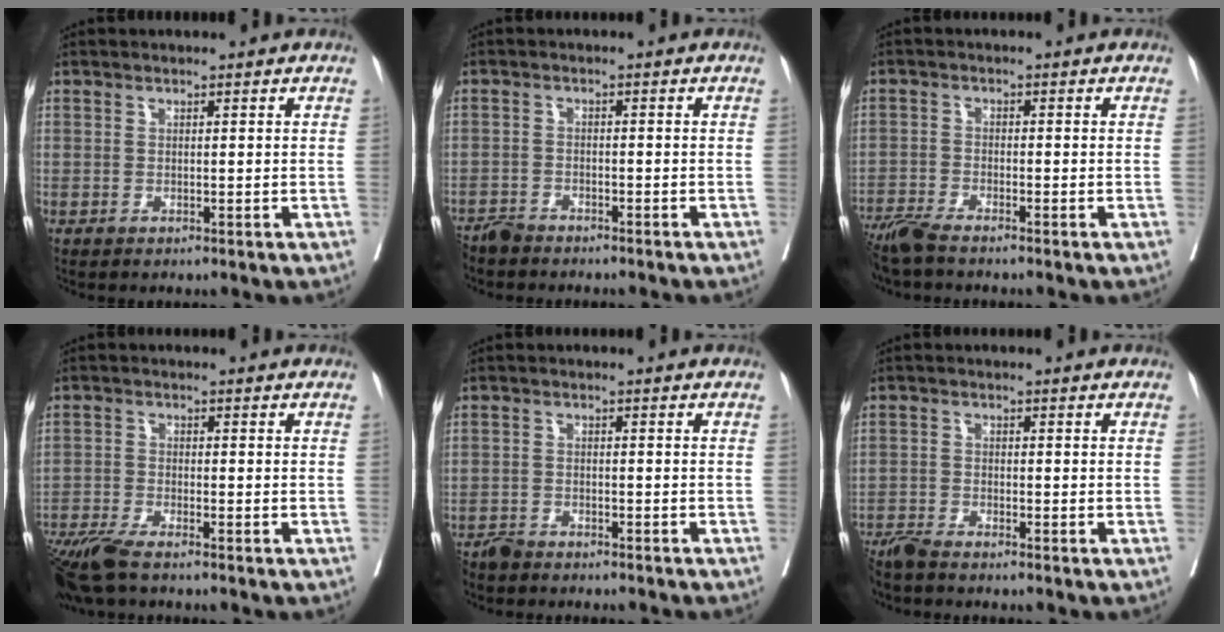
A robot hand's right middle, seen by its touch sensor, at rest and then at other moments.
{"total": 3.7, "force": [-3.5, 0.7, 0.8], "torque": [-0.012, -0.008, -0.058]}
{"total": 4.7, "force": [-4.1, 0.2, 2.3], "torque": [-0.045, -0.015, -0.081]}
{"total": 7.5, "force": [-6.1, 0.8, 4.3], "torque": [-0.079, -0.019, -0.113]}
{"total": 4.4, "force": [-4.2, 0.8, 1.0], "torque": [-0.012, -0.008, -0.067]}
{"total": 3.6, "force": [-3.4, -0.1, 1.3], "torque": [-0.021, -0.013, -0.065]}